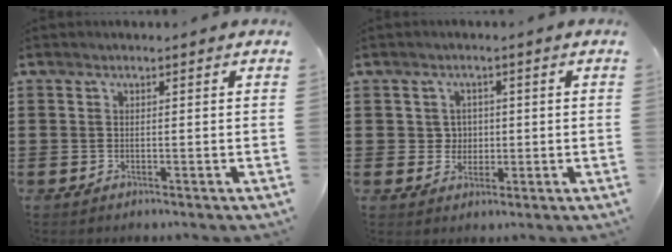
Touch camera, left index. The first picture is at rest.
{"total": 2.8, "force": [0.4, 2.6, 0.9], "torque": [-0.029, 0.008, 0.004]}